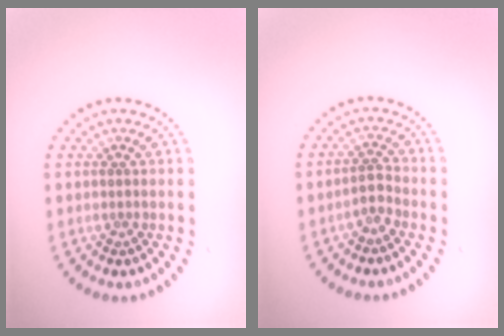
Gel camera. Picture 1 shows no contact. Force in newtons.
{"total": 1.8, "press": 1.4, "slide": 1.1}